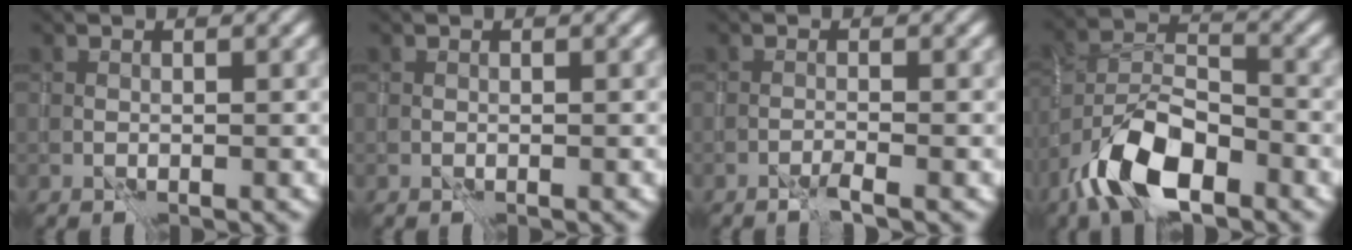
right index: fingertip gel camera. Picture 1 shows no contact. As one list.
[{"total": 0.0}, {"total": 0.9, "force": [-0.4, -0.6, 0.5], "torque": [-0.009, 0.003, -0.010]}, {"total": 8.0, "force": [-4.9, 3.2, 5.4], "torque": [-0.096, 0.007, -0.099]}]